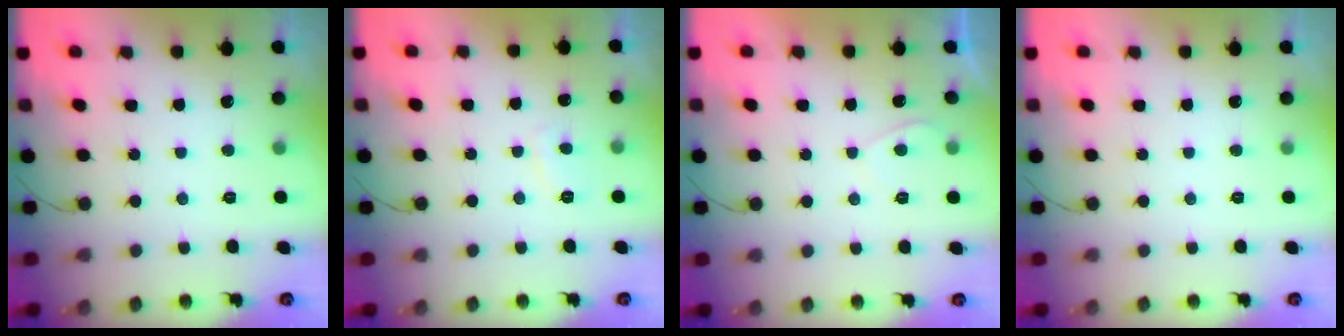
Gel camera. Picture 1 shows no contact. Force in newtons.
{"total": 2.8, "press": 2.7, "slide": 0.8}
{"total": 1.1, "press": 1.0, "slide": 0.5}
{"total": 0.0}